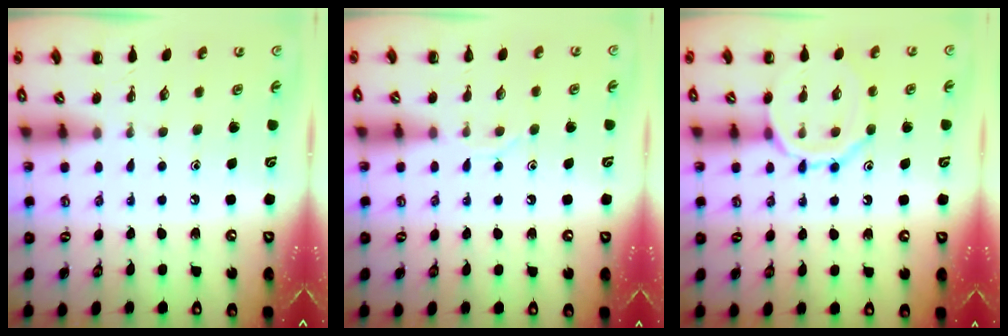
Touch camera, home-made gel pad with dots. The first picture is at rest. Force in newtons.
{"total": 7.2, "press": 7.1, "slide": 1.1}
{"total": 12.0, "press": 12.0, "slide": 0.8}